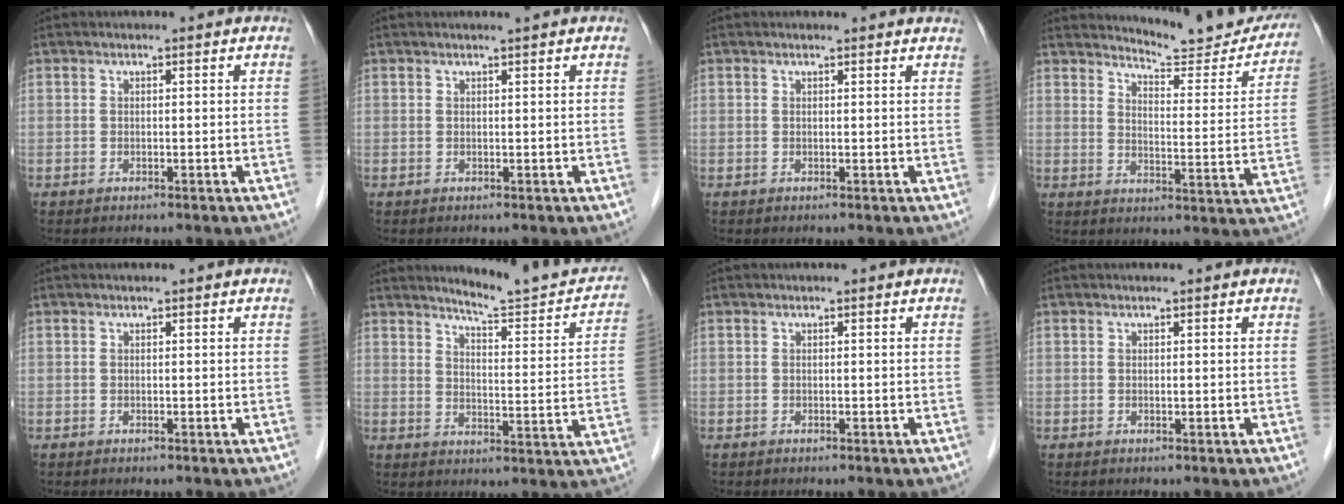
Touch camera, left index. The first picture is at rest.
{"total": 0.7, "force": [0.6, -0.2, 0.3], "torque": [-0.012, -0.003, 0.015]}
{"total": 3.3, "force": [3.3, 0.3, 0.6], "torque": [-0.013, 0.006, 0.025]}
{"total": 15.3, "force": [14.8, 2.0, 3.1], "torque": [-0.031, -0.060, 0.172]}
{"total": 0.0}
{"total": 10.5, "force": [10.1, 1.0, 2.5], "torque": [-0.033, -0.018, 0.122]}
{"total": 0.0}
{"total": 0.0}